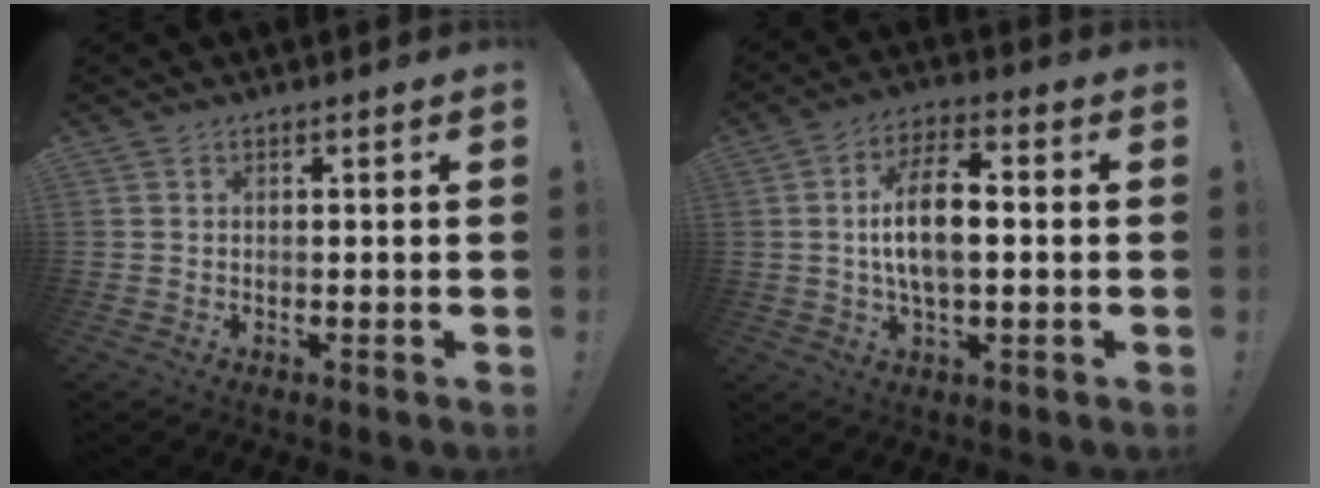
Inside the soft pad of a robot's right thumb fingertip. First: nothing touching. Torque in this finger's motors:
{"motor_torque": [0.13, 0.60, 0.55, 0.49, 0.17]}